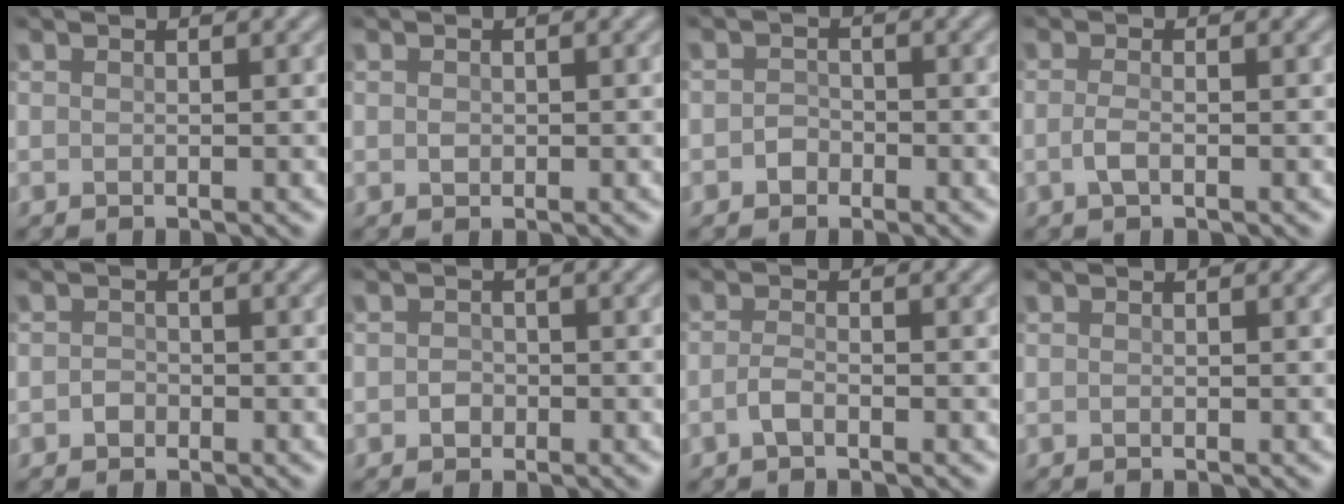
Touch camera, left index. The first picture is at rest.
{"total": 0.6, "force": [0.2, 0.5, 0.2], "torque": [-0.003, 0.003, 0.001]}
{"total": 1.1, "force": [-0.5, 1.0, 0.2], "torque": [0.002, 0.009, -0.011]}
{"total": 1.1, "force": [-0.3, 0.3, 1.0], "torque": [-0.026, 0.005, -0.009]}
{"total": 0.8, "force": [-0.4, 0.7, 0.1], "torque": [0.001, 0.005, -0.008]}
{"total": 1.0, "force": [-0.3, 0.9, 0.2], "torque": [0.001, 0.004, -0.007]}
{"total": 1.1, "force": [-0.6, 0.3, 0.9], "torque": [-0.021, 0.006, -0.015]}
{"total": 0.0}